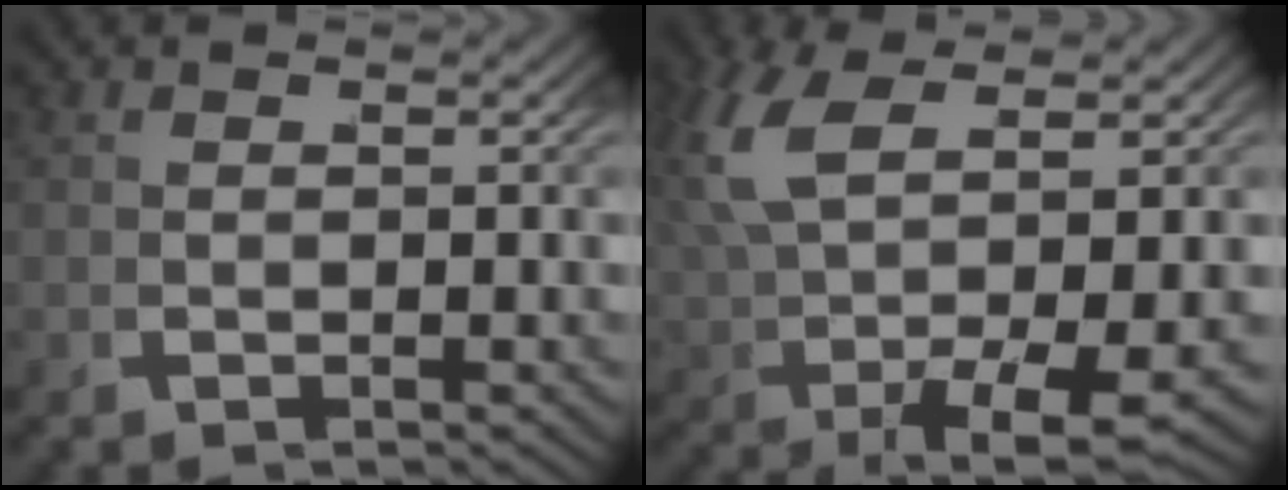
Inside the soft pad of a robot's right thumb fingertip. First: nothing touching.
{"total": 6.6, "force": [0.9, 2.9, 5.8], "torque": [-0.140, -0.013, 0.036]}